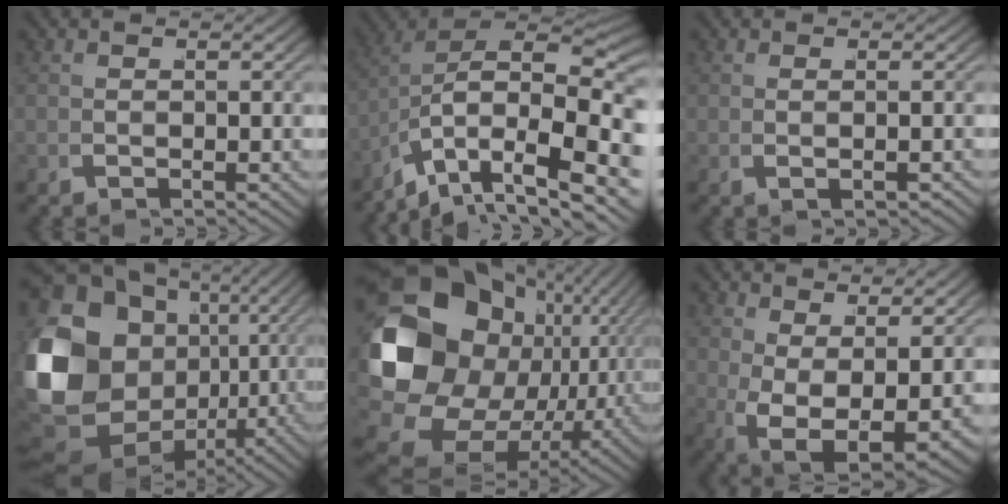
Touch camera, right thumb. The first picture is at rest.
{"total": 13.9, "force": [-1.3, 8.2, 11.2], "torque": [-0.169, -0.038, -0.009]}
{"total": 0.8, "force": [0.1, 0.3, 0.8], "torque": [-0.019, 0.008, 0.004]}
{"total": 18.7, "force": [1.1, 13.7, 12.7], "torque": [-0.316, -0.056, 0.047]}
{"total": 22.0, "force": [0.0, 16.0, 15.2], "torque": [-0.314, -0.059, 0.022]}
{"total": 8.7, "force": [-0.6, 5.7, 6.6], "torque": [-0.138, -0.054, 0.019]}